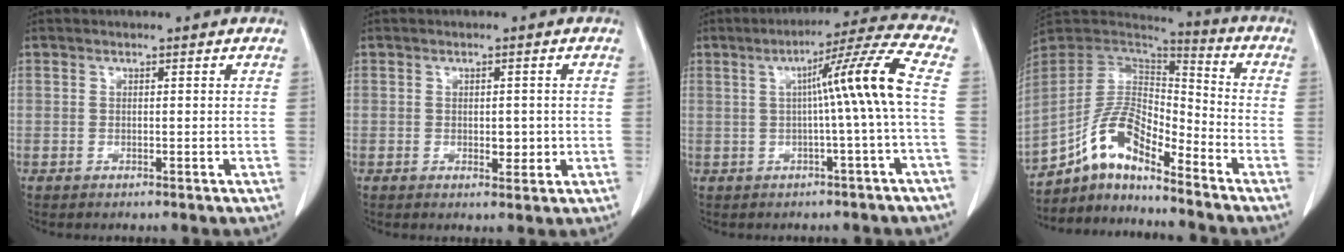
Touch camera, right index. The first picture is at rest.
{"total": 2.6, "force": [-0.3, 1.5, 2.1], "torque": [-0.027, -0.001, 0.001]}
{"total": 9.8, "force": [0.1, -2.2, 9.5], "torque": [-0.140, 0.016, 0.007]}
{"total": 11.9, "force": [-8.8, 3.6, 7.2], "torque": [-0.141, 0.038, -0.163]}